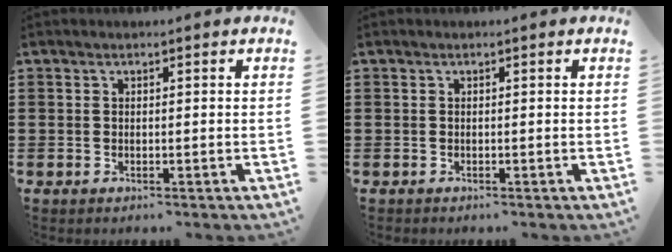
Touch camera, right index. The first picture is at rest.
{"total": 0.0}